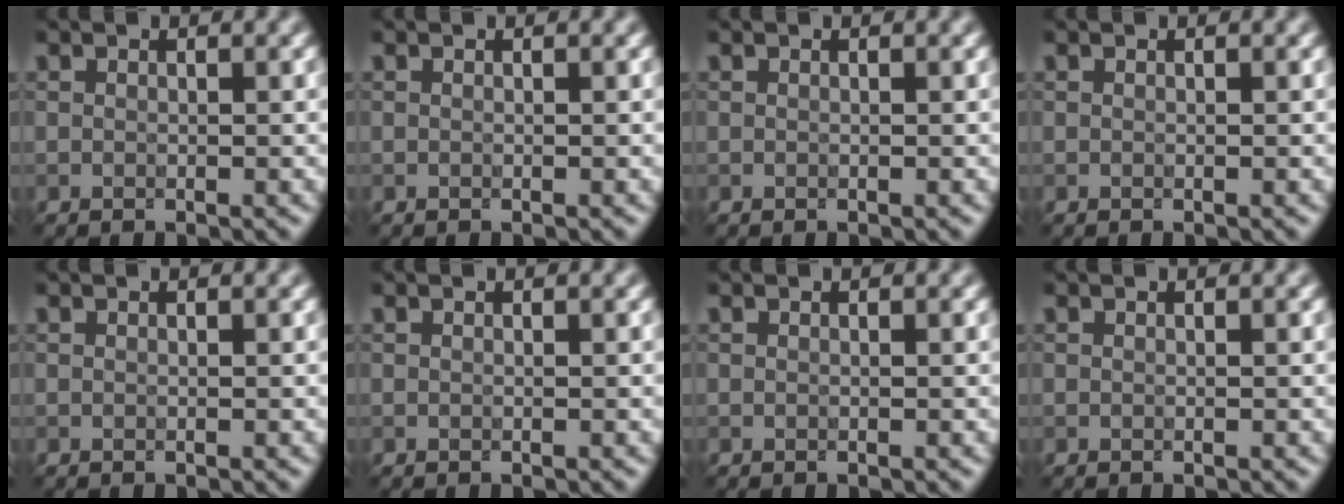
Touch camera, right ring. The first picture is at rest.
{"total": 0.0}
{"total": 0.0}
{"total": 0.0}
{"total": 0.0}
{"total": 0.0}
{"total": 0.0}
{"total": 0.0}